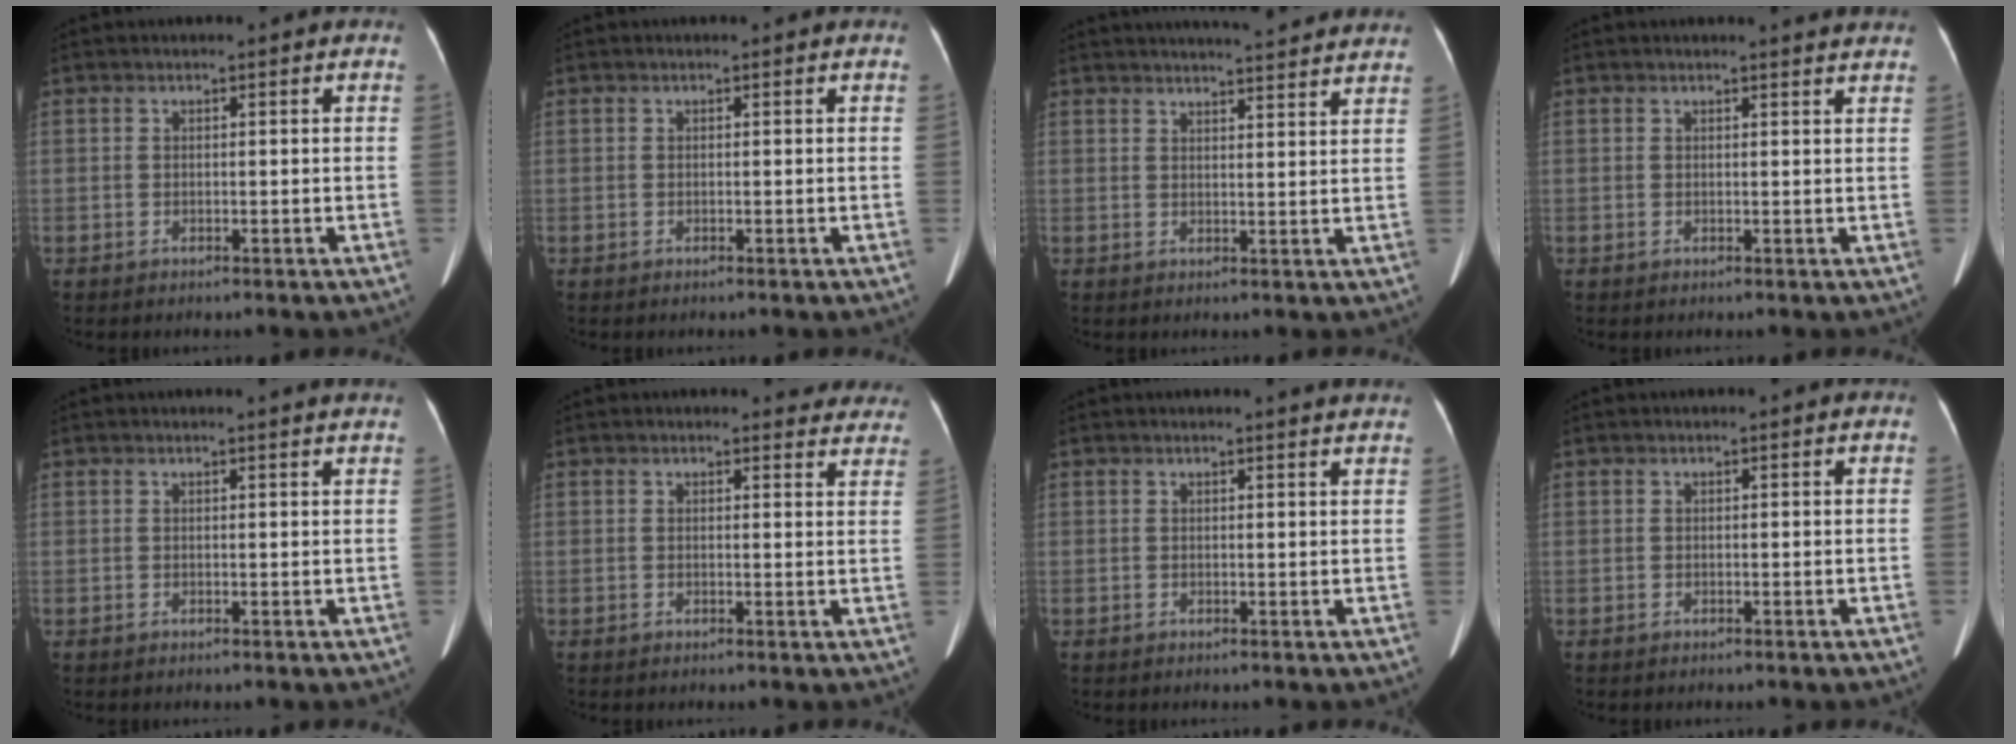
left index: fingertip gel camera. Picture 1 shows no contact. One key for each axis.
{"total": 0.0}
{"total": 15.8, "fx": 14.8, "fy": 1.0, "fz": 5.5, "tx": -0.078, "ty": 0.011, "tz": 0.181}
{"total": 3.6, "fx": 3.5, "fy": -0.1, "fz": 0.8, "tx": -0.014, "ty": -0.004, "tz": 0.027}
{"total": 2.4, "fx": 2.3, "fy": -0.4, "fz": 0.7, "tx": -0.014, "ty": -0.003, "tz": 0.020}
{"total": 7.2, "fx": 6.8, "fy": 2.1, "fz": 0.5, "tx": 0.032, "ty": -0.015, "tz": 0.042}
{"total": 3.5, "fx": 3.3, "fy": -0.3, "fz": 1.0, "tx": -0.016, "ty": -0.002, "tz": 0.026}
{"total": 0.0}